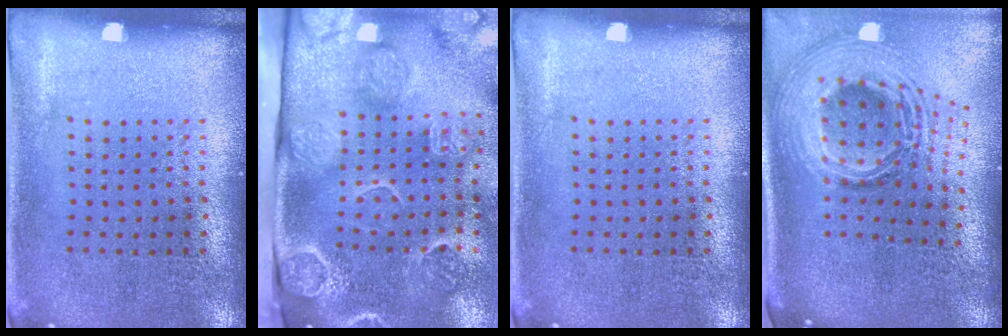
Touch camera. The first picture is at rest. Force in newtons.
{"total": 4.6, "press": 3.5, "slide": 3.0}
{"total": 0.0}
{"total": 3.0, "press": 2.1, "slide": 2.2}